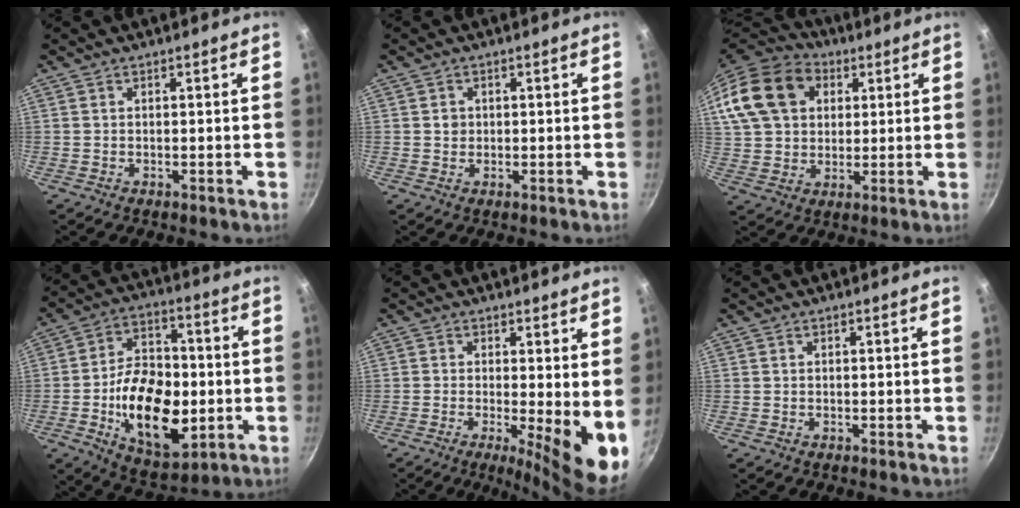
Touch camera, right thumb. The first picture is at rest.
{"total": 1.5, "force": [0.2, 1.4, 0.5], "torque": [-0.003, 0.005, 0.003]}
{"total": 20.4, "force": [6.7, 15.4, 11.7], "torque": [-0.222, 0.020, 0.115]}
{"total": 19.9, "force": [-3.4, 12.0, 15.5], "torque": [-0.225, 0.013, -0.050]}
{"total": 10.1, "force": [-0.7, 2.6, 9.7], "torque": [-0.118, -0.020, -0.008]}
{"total": 0.0}